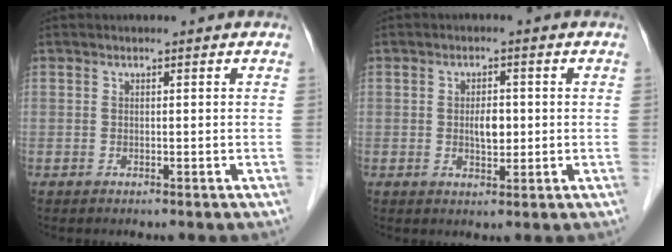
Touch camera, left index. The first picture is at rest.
{"total": 3.1, "force": [-0.1, 1.5, 2.7], "torque": [-0.047, 0.001, -0.001]}